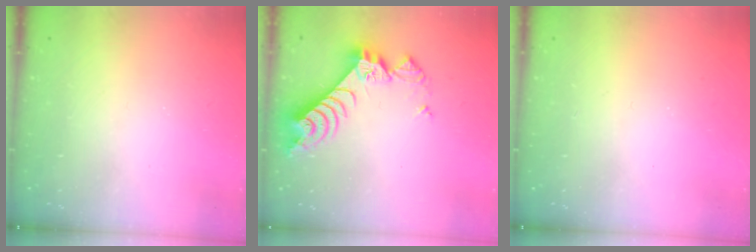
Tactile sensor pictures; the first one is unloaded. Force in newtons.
{"total": 8.4, "press": 8.4, "slide": 1.0}
{"total": 0.0}